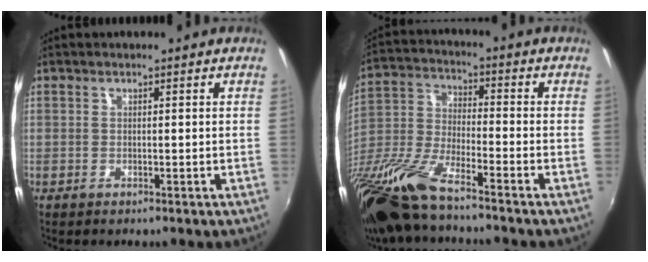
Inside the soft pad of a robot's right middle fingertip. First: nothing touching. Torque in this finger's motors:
{"motor_torque": [1.08, -1.06, 0.86, 0.21]}